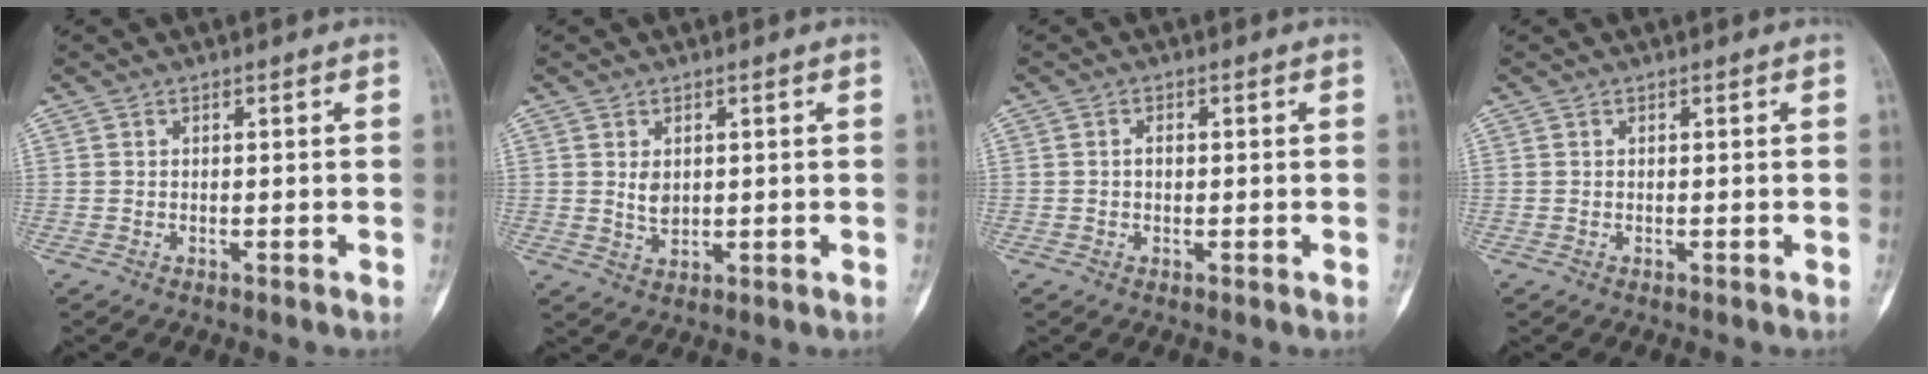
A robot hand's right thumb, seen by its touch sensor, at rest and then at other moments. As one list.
[{"total": 3.2, "force": [0.7, 2.1, 2.2], "torque": [-0.031, -0.009, 0.019]}, {"total": 1.4, "force": [-0.1, 1.0, 1.0], "torque": [-0.009, 0.005, -0.003]}, {"total": 0.0}]